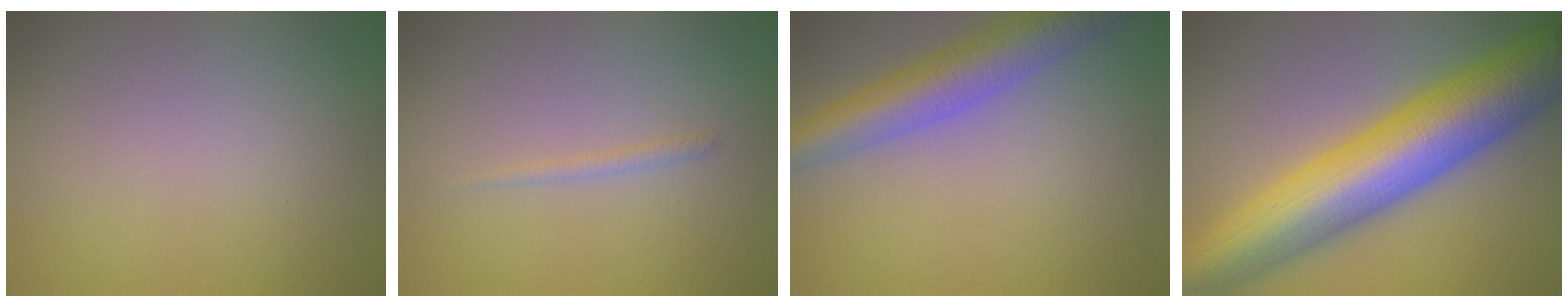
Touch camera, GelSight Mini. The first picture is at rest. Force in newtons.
{"total": 0.7, "press": 0.7, "slide": 0.1}
{"total": 6.2, "press": 6.2, "slide": 0.1}
{"total": 13.4, "press": 13.4, "slide": 0.2}